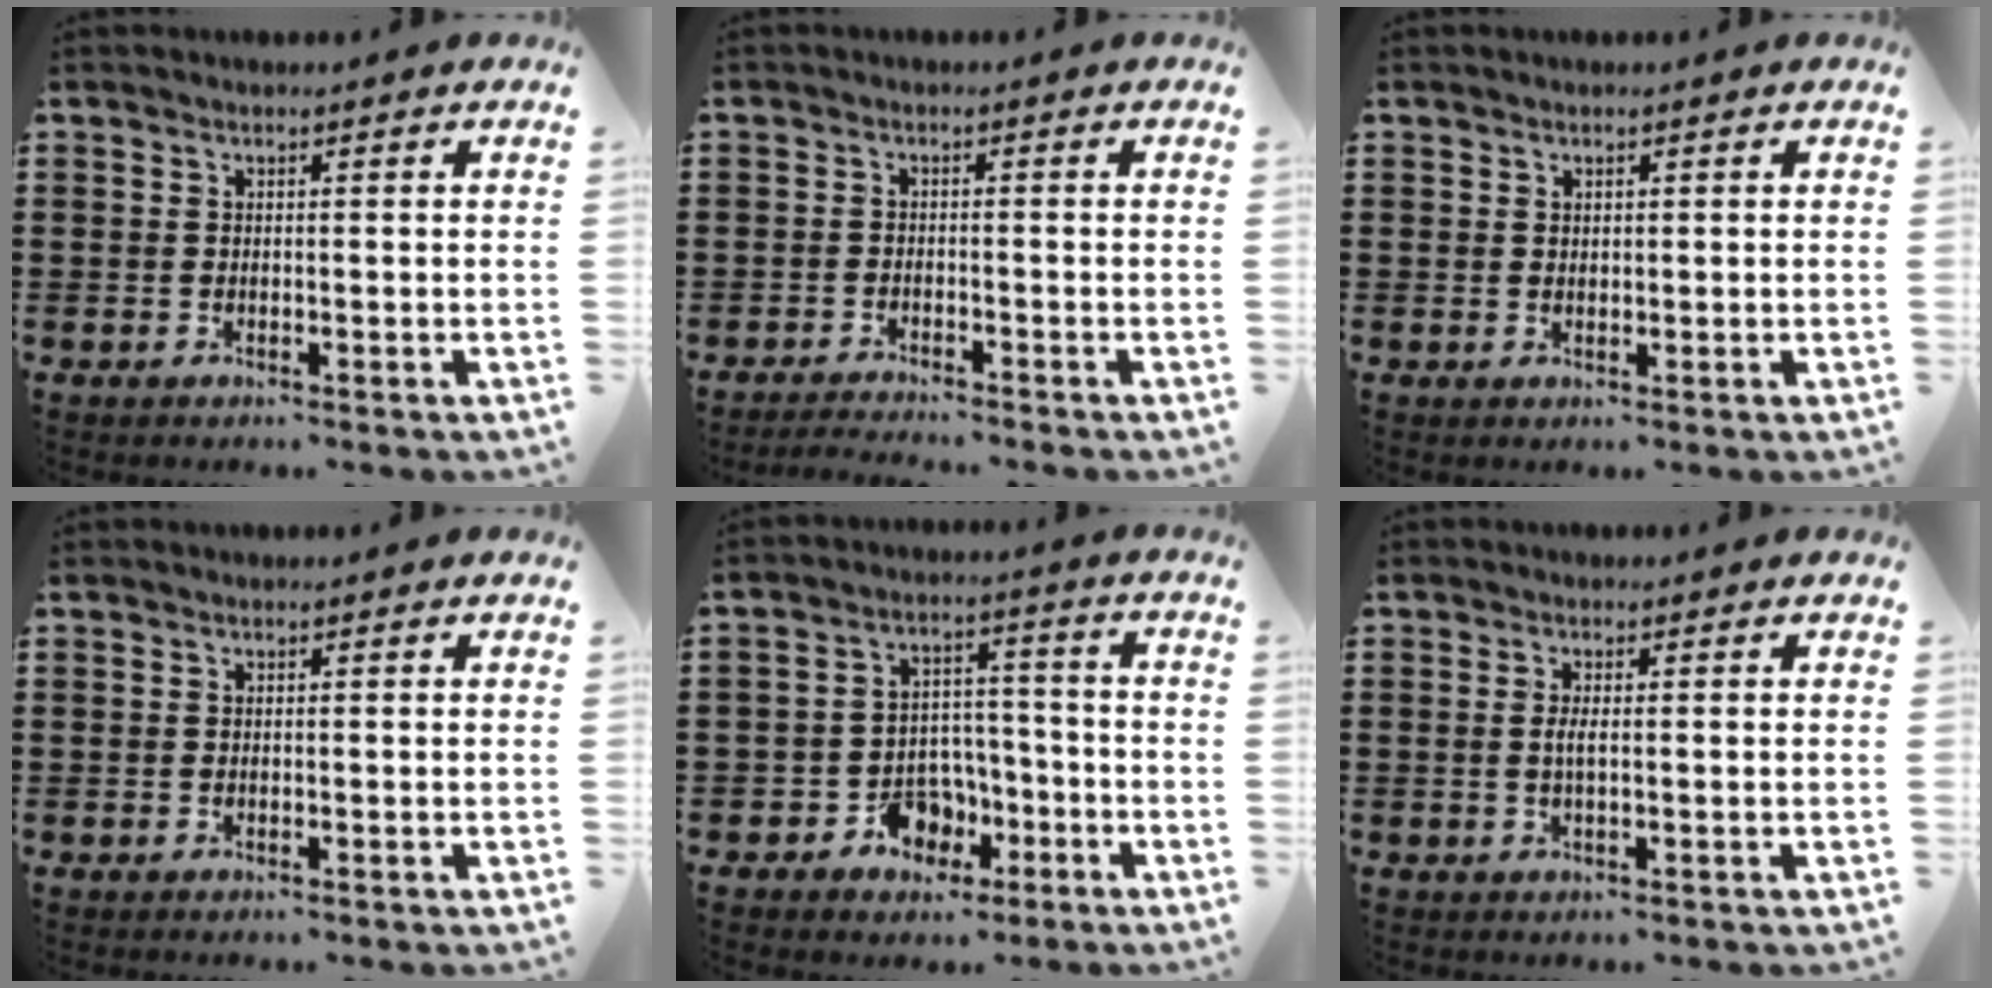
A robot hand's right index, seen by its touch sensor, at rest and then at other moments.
{"total": 1.9, "force": [-1.9, -0.1, 0.0], "torque": [-0.004, 0.002, -0.039]}
{"total": 0.7, "force": [0.5, 0.5, 0.2], "torque": [-0.005, 0.003, 0.010]}
{"total": 0.0}
{"total": 5.7, "force": [-3.0, 4.5, 1.8], "torque": [-0.036, 0.020, -0.052]}
{"total": 1.9, "force": [-0.1, 0.3, 1.9], "torque": [-0.044, -0.005, -0.004]}